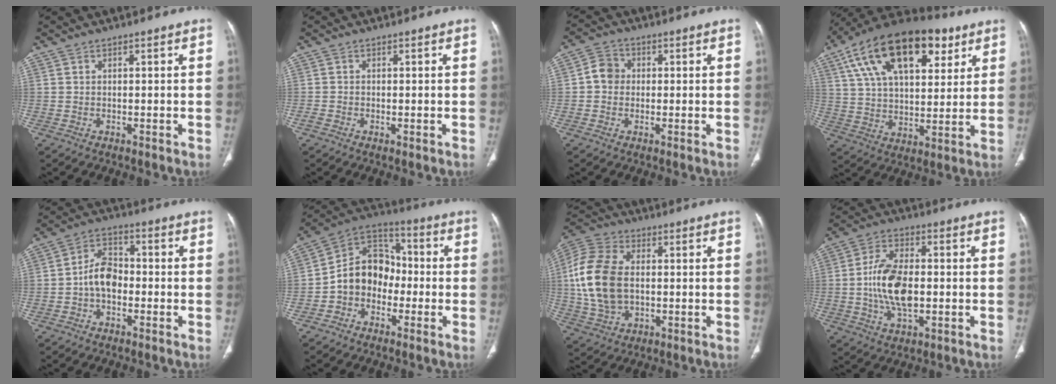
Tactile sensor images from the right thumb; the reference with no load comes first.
{"total": 1.3, "force": [-0.5, 0.7, 1.0], "torque": [-0.022, -0.002, -0.011]}
{"total": 4.4, "force": [0.0, 4.0, 1.9], "torque": [-0.020, 0.010, -0.007]}
{"total": 25.9, "force": [11.8, 13.6, 18.6], "torque": [-0.304, 0.007, 0.197]}
{"total": 7.9, "force": [-1.6, 5.4, 5.5], "torque": [-0.083, 0.031, -0.042]}
{"total": 12.2, "force": [-2.4, 9.7, 6.9], "torque": [-0.087, 0.047, -0.058]}
{"total": 16.1, "force": [0.4, 10.6, 12.2], "torque": [-0.248, 0.012, 0.008]}
{"total": 12.2, "force": [-0.9, 6.5, 10.3], "torque": [-0.193, 0.009, -0.017]}